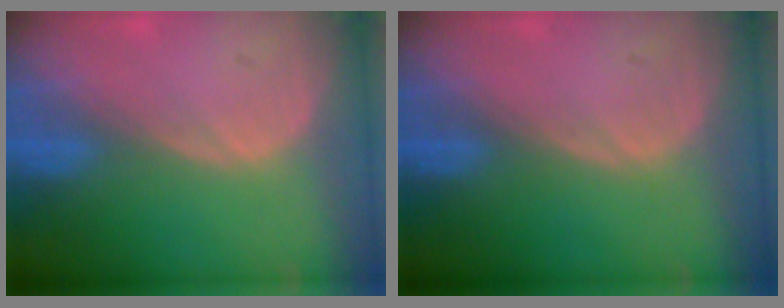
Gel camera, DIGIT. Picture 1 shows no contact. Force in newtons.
{"total": 0.0}